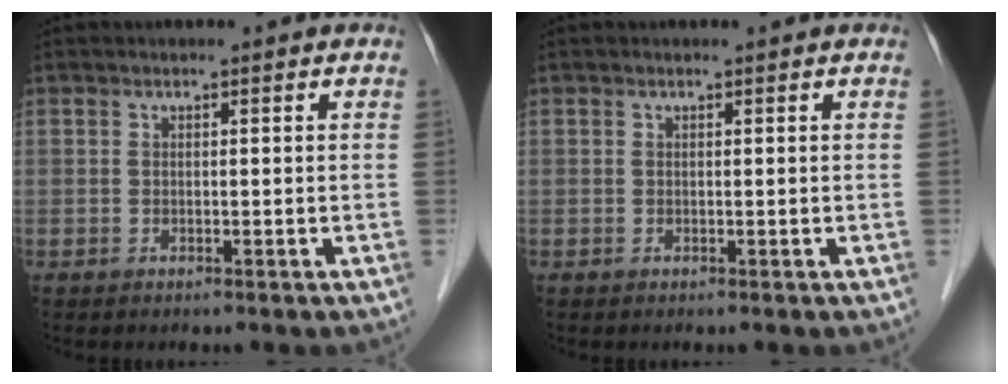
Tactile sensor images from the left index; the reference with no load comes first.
{"total": 0.5, "force": [0.5, 0.1, 0.1], "torque": [-0.004, 0.004, 0.004]}